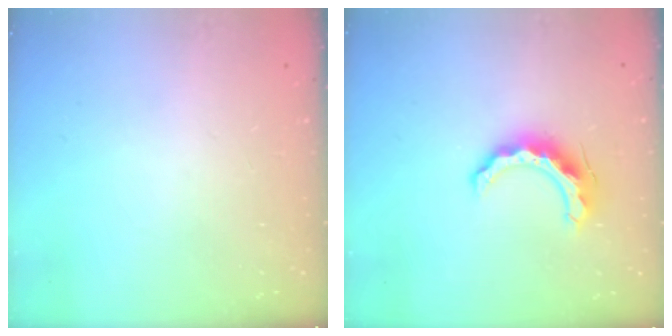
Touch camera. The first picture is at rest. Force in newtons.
{"total": 11.2, "press": 11.2, "slide": 0.9}